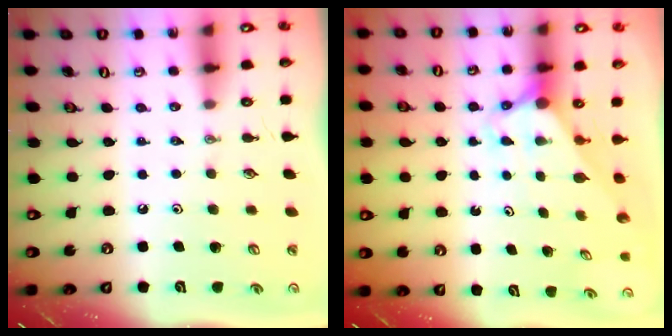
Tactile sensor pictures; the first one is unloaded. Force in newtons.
{"total": 2.8, "press": 2.8, "slide": 0.1}